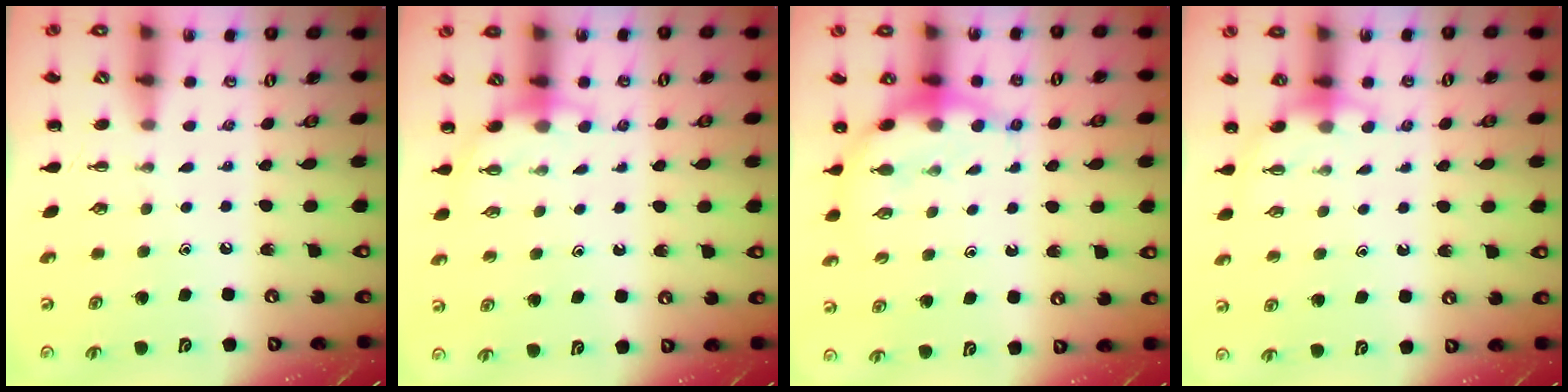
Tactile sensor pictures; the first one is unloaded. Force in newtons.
{"total": 3.7, "press": 3.6, "slide": 0.9}
{"total": 6.7, "press": 6.6, "slide": 1.2}
{"total": 5.6, "press": 5.4, "slide": 1.3}